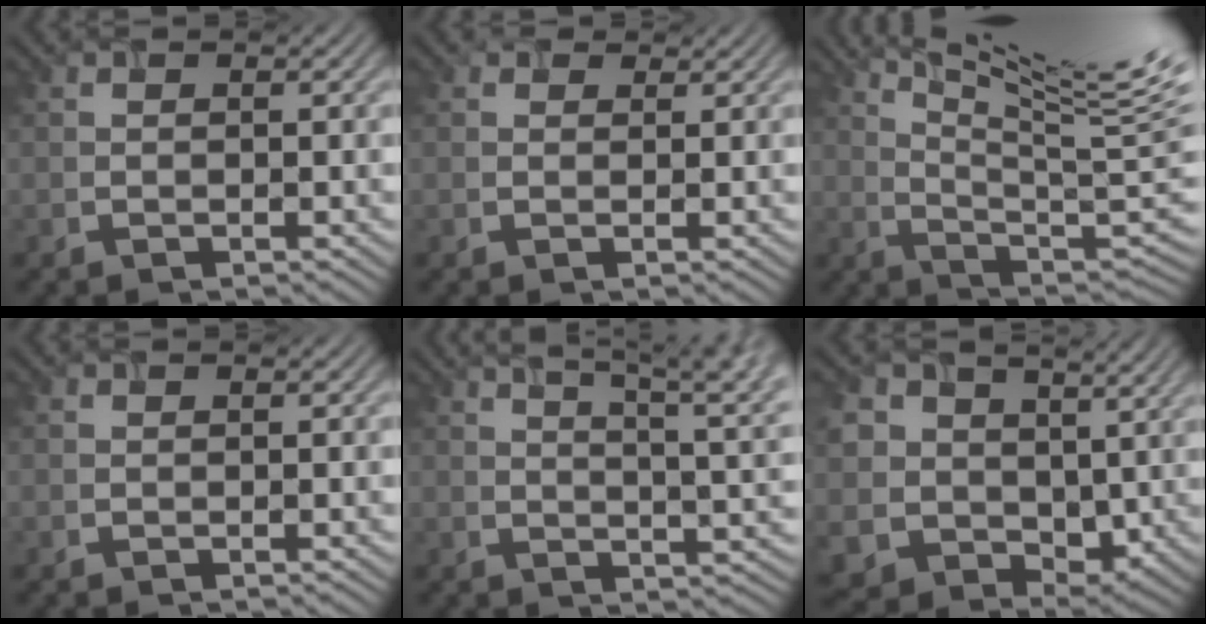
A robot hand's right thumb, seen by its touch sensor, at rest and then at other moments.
{"total": 1.7, "force": [1.2, 1.0, 0.6], "torque": [-0.010, 0.004, 0.016]}
{"total": 14.8, "force": [8.6, 2.4, 11.9], "torque": [-0.190, 0.007, 0.126]}
{"total": 0.0}
{"total": 11.1, "force": [6.7, 3.2, 8.2], "torque": [-0.109, 0.022, 0.077]}
{"total": 9.8, "force": [3.9, 7.8, 4.5], "torque": [-0.131, -0.005, 0.071]}